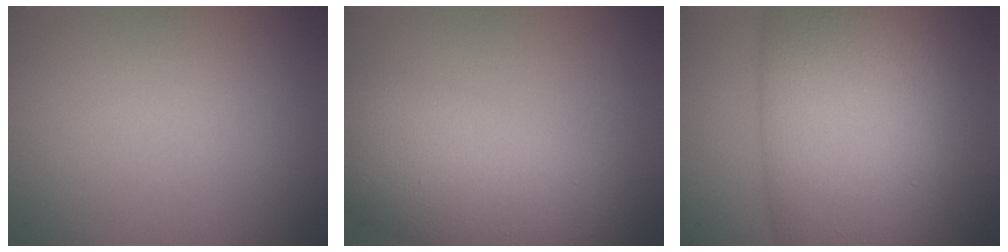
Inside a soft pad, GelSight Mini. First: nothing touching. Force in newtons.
{"total": 7.6, "press": 7.6, "slide": 0.1}
{"total": 13.1, "press": 13.1, "slide": 0.2}